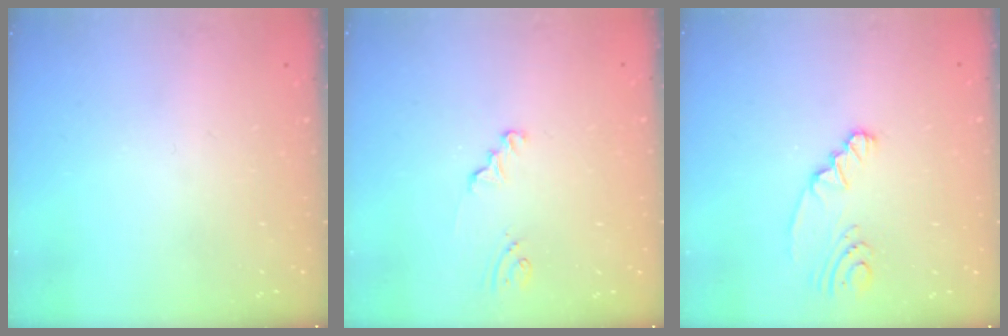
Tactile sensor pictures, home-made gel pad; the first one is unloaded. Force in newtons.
{"total": 1.5, "press": 1.5, "slide": 0.1}
{"total": 2.8, "press": 2.6, "slide": 1.2}